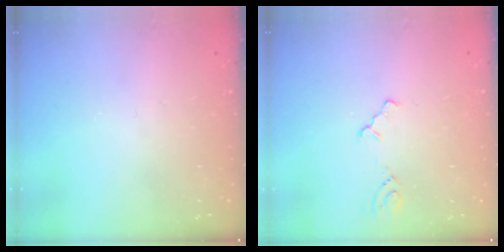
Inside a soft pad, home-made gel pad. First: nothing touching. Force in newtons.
{"total": 1.8, "press": 1.7, "slide": 0.4}